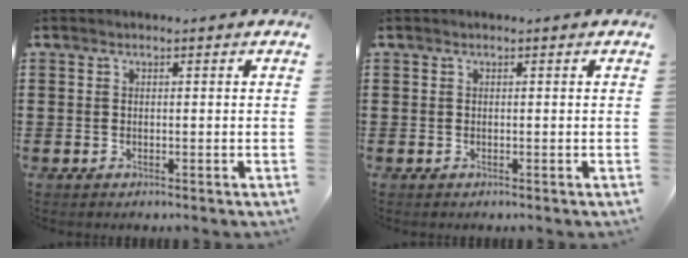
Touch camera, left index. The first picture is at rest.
{"total": 0.0}